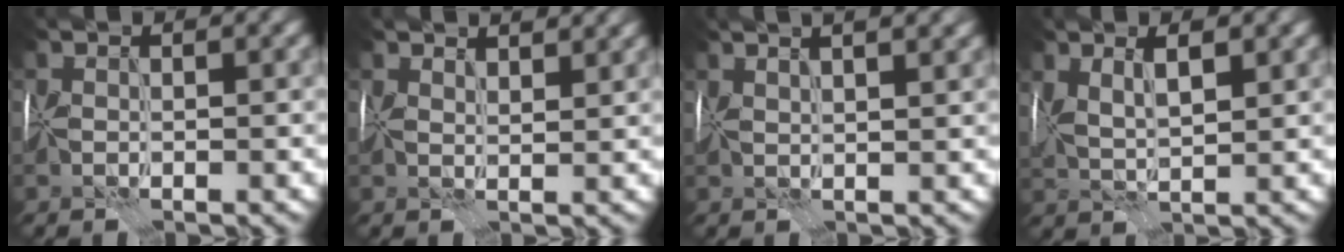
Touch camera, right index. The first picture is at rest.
{"total": 3.5, "force": [2.9, 1.1, 1.6], "torque": [-0.028, 0.007, 0.035]}
{"total": 6.8, "force": [4.0, 2.7, 4.7], "torque": [-0.060, 0.044, 0.045]}
{"total": 3.2, "force": [1.4, 1.0, 2.7], "torque": [-0.056, -0.003, 0.026]}